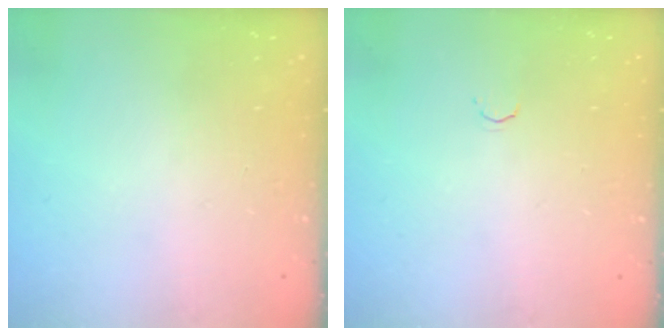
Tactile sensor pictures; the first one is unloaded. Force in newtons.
{"total": 1.7, "press": 1.6, "slide": 0.5}